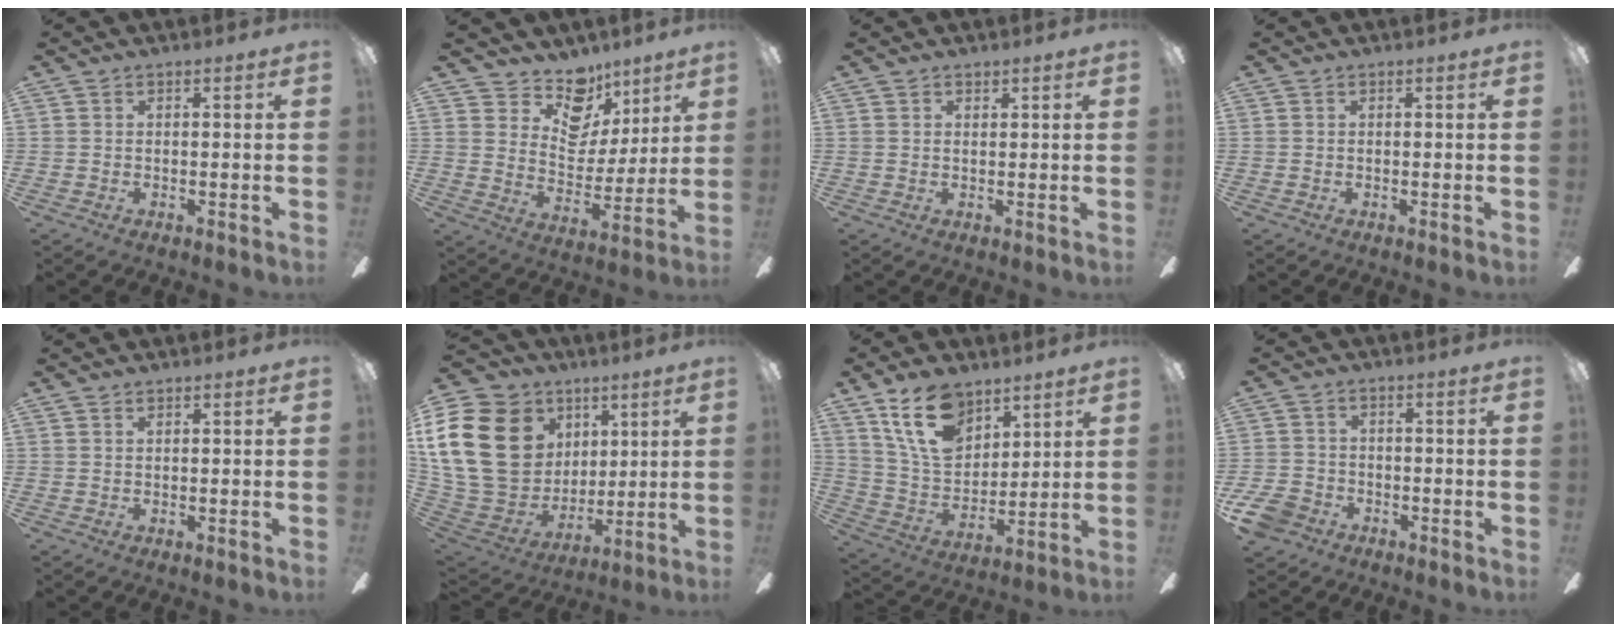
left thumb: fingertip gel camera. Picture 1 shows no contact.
{"total": 13.0, "force": [9.3, 8.1, 4.0], "torque": [-0.076, -0.066, 0.179]}
{"total": 0.9, "force": [0.7, 0.7, 0.1], "torque": [0.005, -0.001, 0.011]}
{"total": 0.0}
{"total": 0.6, "force": [0.4, 0.4, 0.3], "torque": [-0.007, 0.002, 0.008]}
{"total": 26.6, "force": [7.4, 20.8, 14.8], "torque": [-0.314, -0.019, 0.162]}
{"total": 16.3, "force": [10.3, 9.6, 8.2], "torque": [-0.152, -0.033, 0.197]}
{"total": 6.8, "force": [-4.0, 4.7, 2.8], "torque": [-0.078, 0.020, -0.080]}